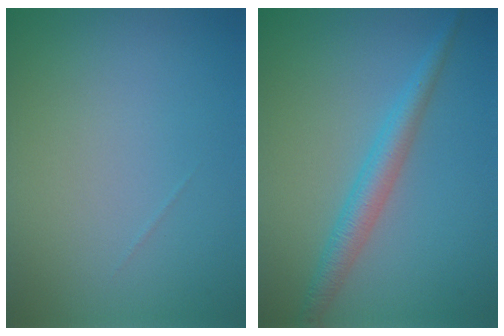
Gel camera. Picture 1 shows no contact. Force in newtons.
{"total": 2.9, "press": 2.9, "slide": 0.0}